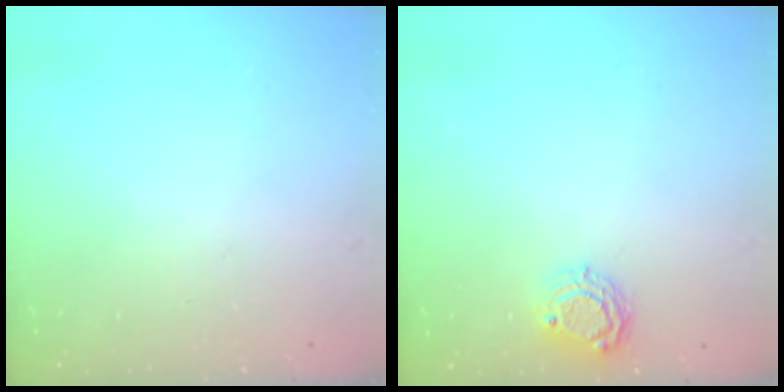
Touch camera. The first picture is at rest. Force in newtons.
{"total": 6.7, "press": 6.6, "slide": 0.4}